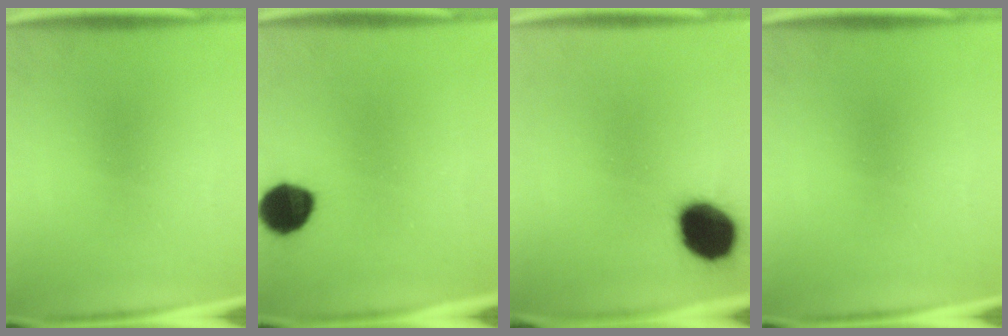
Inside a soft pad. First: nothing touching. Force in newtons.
{"total": 9.7}
{"total": 15.9}
{"total": 0.0}